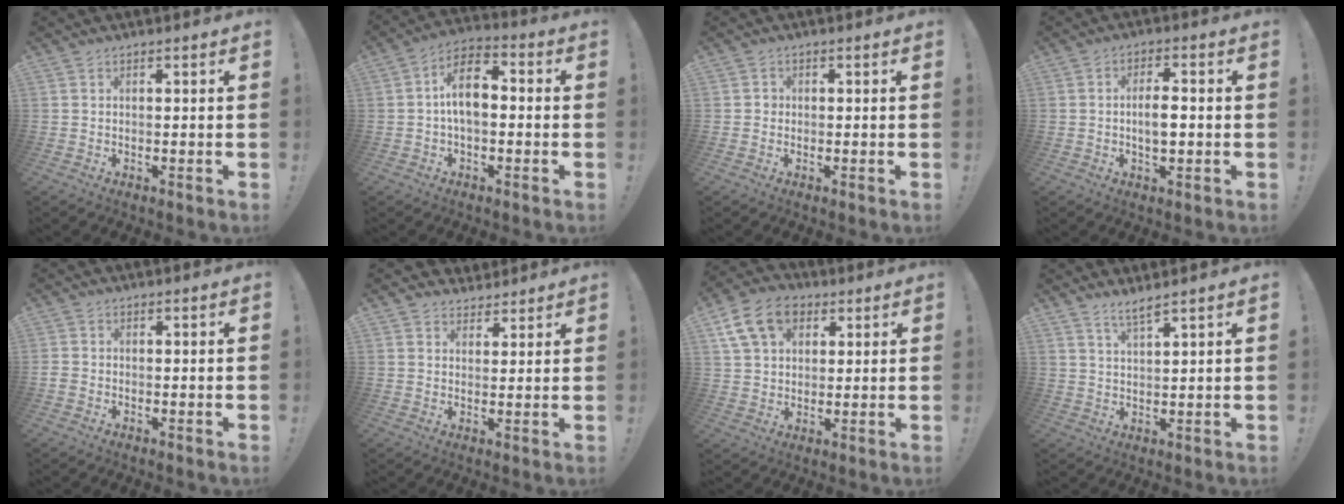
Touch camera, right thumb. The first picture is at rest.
{"total": 10.6, "force": [0.5, 6.1, 8.6], "torque": [-0.151, 0.010, 0.011]}
{"total": 1.4, "force": [-0.4, 1.2, 0.4], "torque": [-0.003, 0.003, -0.008]}
{"total": 5.1, "force": [-0.5, 2.1, 4.6], "torque": [-0.075, 0.002, -0.014]}
{"total": 1.7, "force": [-0.9, 1.3, 0.6], "torque": [-0.007, 0.006, -0.015]}
{"total": 3.7, "force": [2.8, 2.4, 0.3], "torque": [-0.002, -0.018, 0.054]}
{"total": 14.2, "force": [6.1, 10.2, 7.8], "torque": [-0.131, -0.019, 0.120]}
{"total": 4.2, "force": [3.5, 0.2, 2.3], "torque": [-0.045, -0.018, 0.061]}